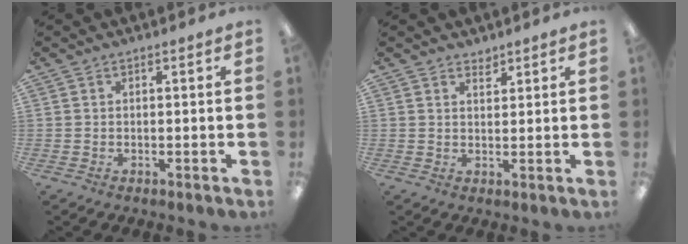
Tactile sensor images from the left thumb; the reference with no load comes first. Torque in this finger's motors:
{"motor_torque": [-0.10, 0.04, -0.08, -0.24, -0.04]}